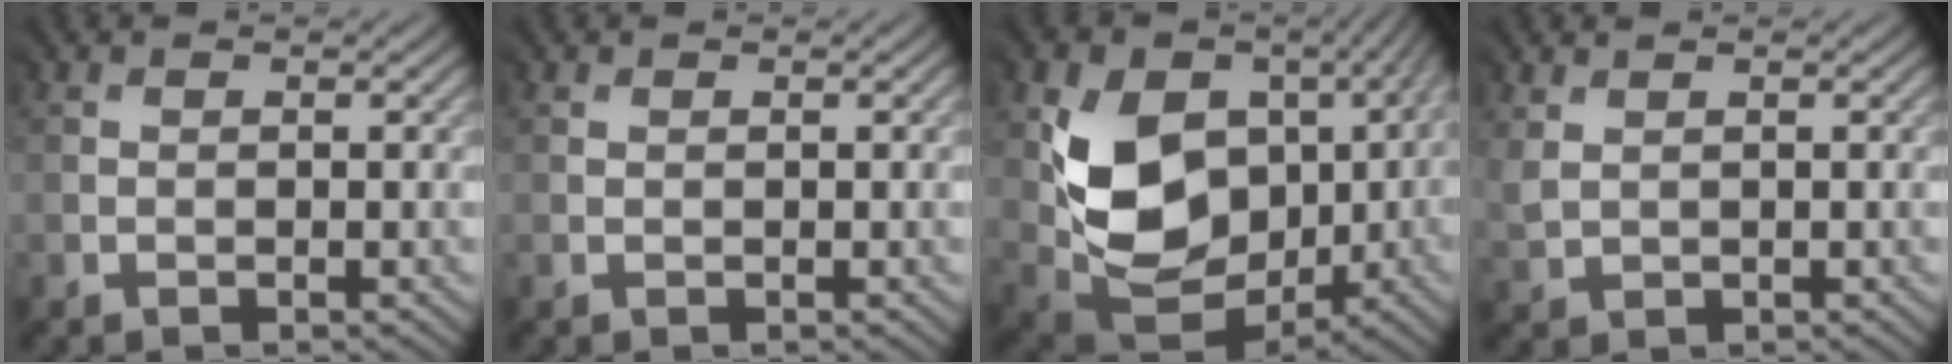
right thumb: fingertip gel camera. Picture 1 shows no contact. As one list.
[{"total": 0.0}, {"total": 10.2, "force": [0.8, 8.0, 6.4], "torque": [-0.133, -0.016, 0.018]}, {"total": 2.8, "force": [1.6, 1.7, 1.5], "torque": [-0.060, -0.001, 0.037]}]